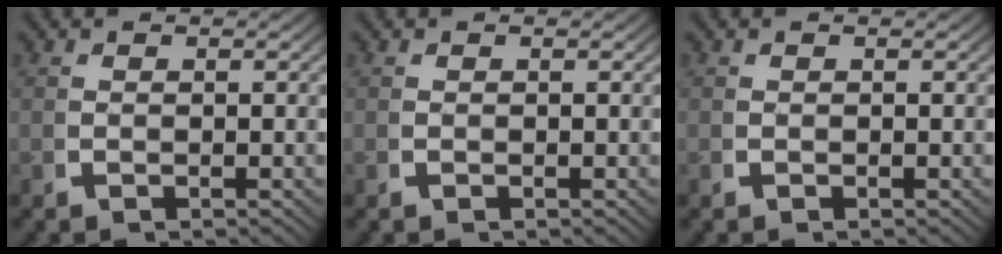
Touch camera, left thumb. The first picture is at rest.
{"total": 0.0}
{"total": 0.0}